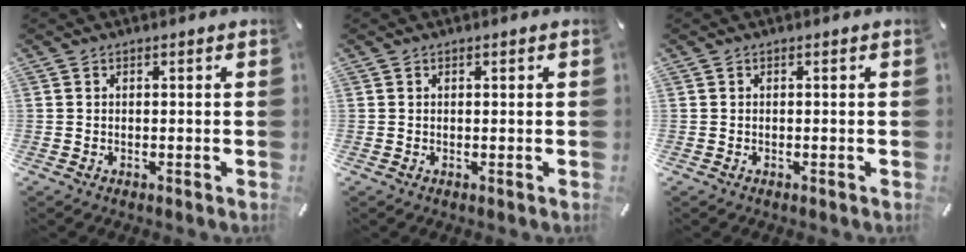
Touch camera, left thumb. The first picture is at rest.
{"total": 0.0}
{"total": 0.0}